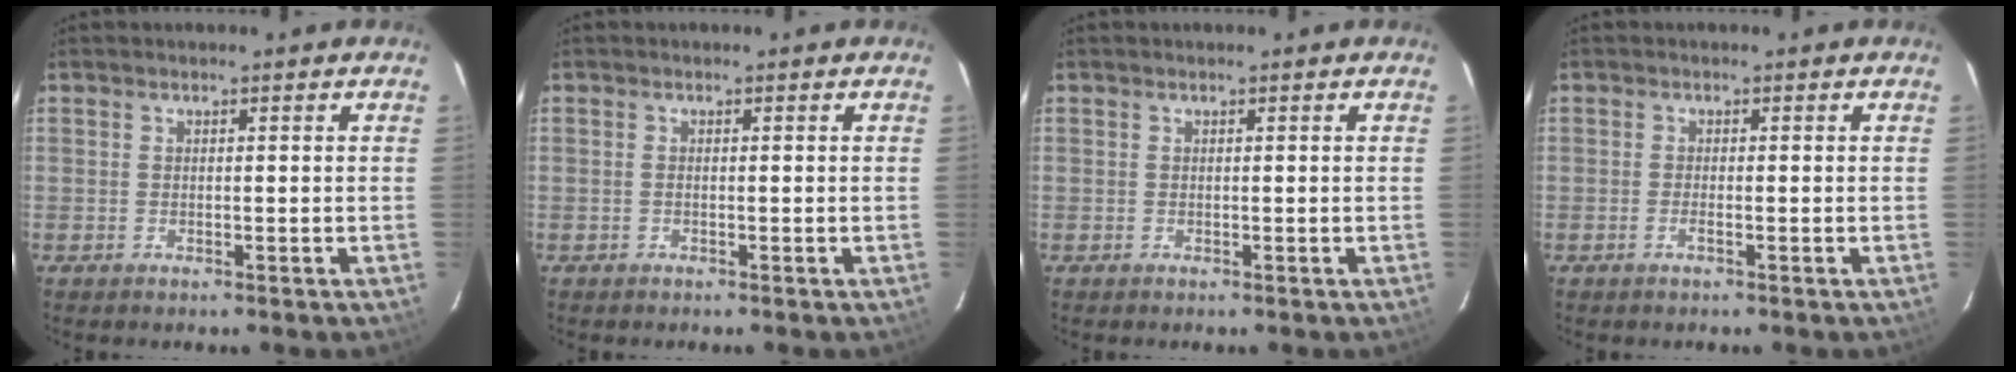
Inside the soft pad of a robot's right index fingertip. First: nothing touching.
{"total": 0.0}
{"total": 0.0}
{"total": 1.0, "force": [-0.5, 0.1, 0.8], "torque": [-0.021, 0.000, -0.011]}